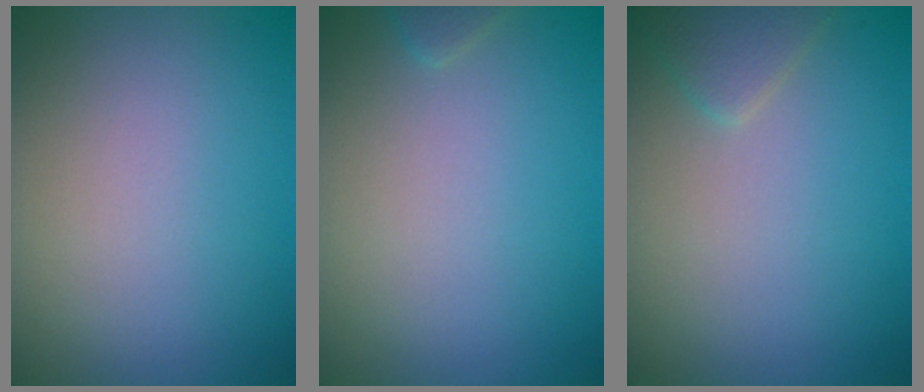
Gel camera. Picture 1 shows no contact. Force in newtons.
{"total": 0.7, "press": 0.7, "slide": 0.0}
{"total": 1.8, "press": 1.8, "slide": 0.1}